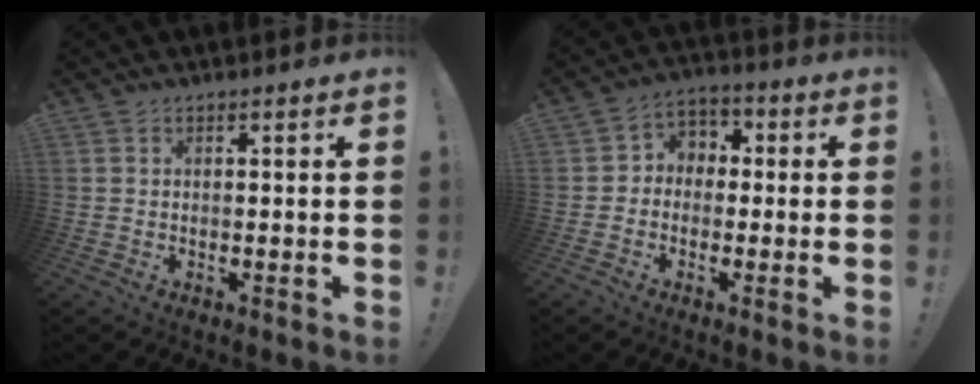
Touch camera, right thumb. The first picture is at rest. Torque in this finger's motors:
{"motor_torque": [0.94, 0.69, 0.11, 0.11, -0.01]}